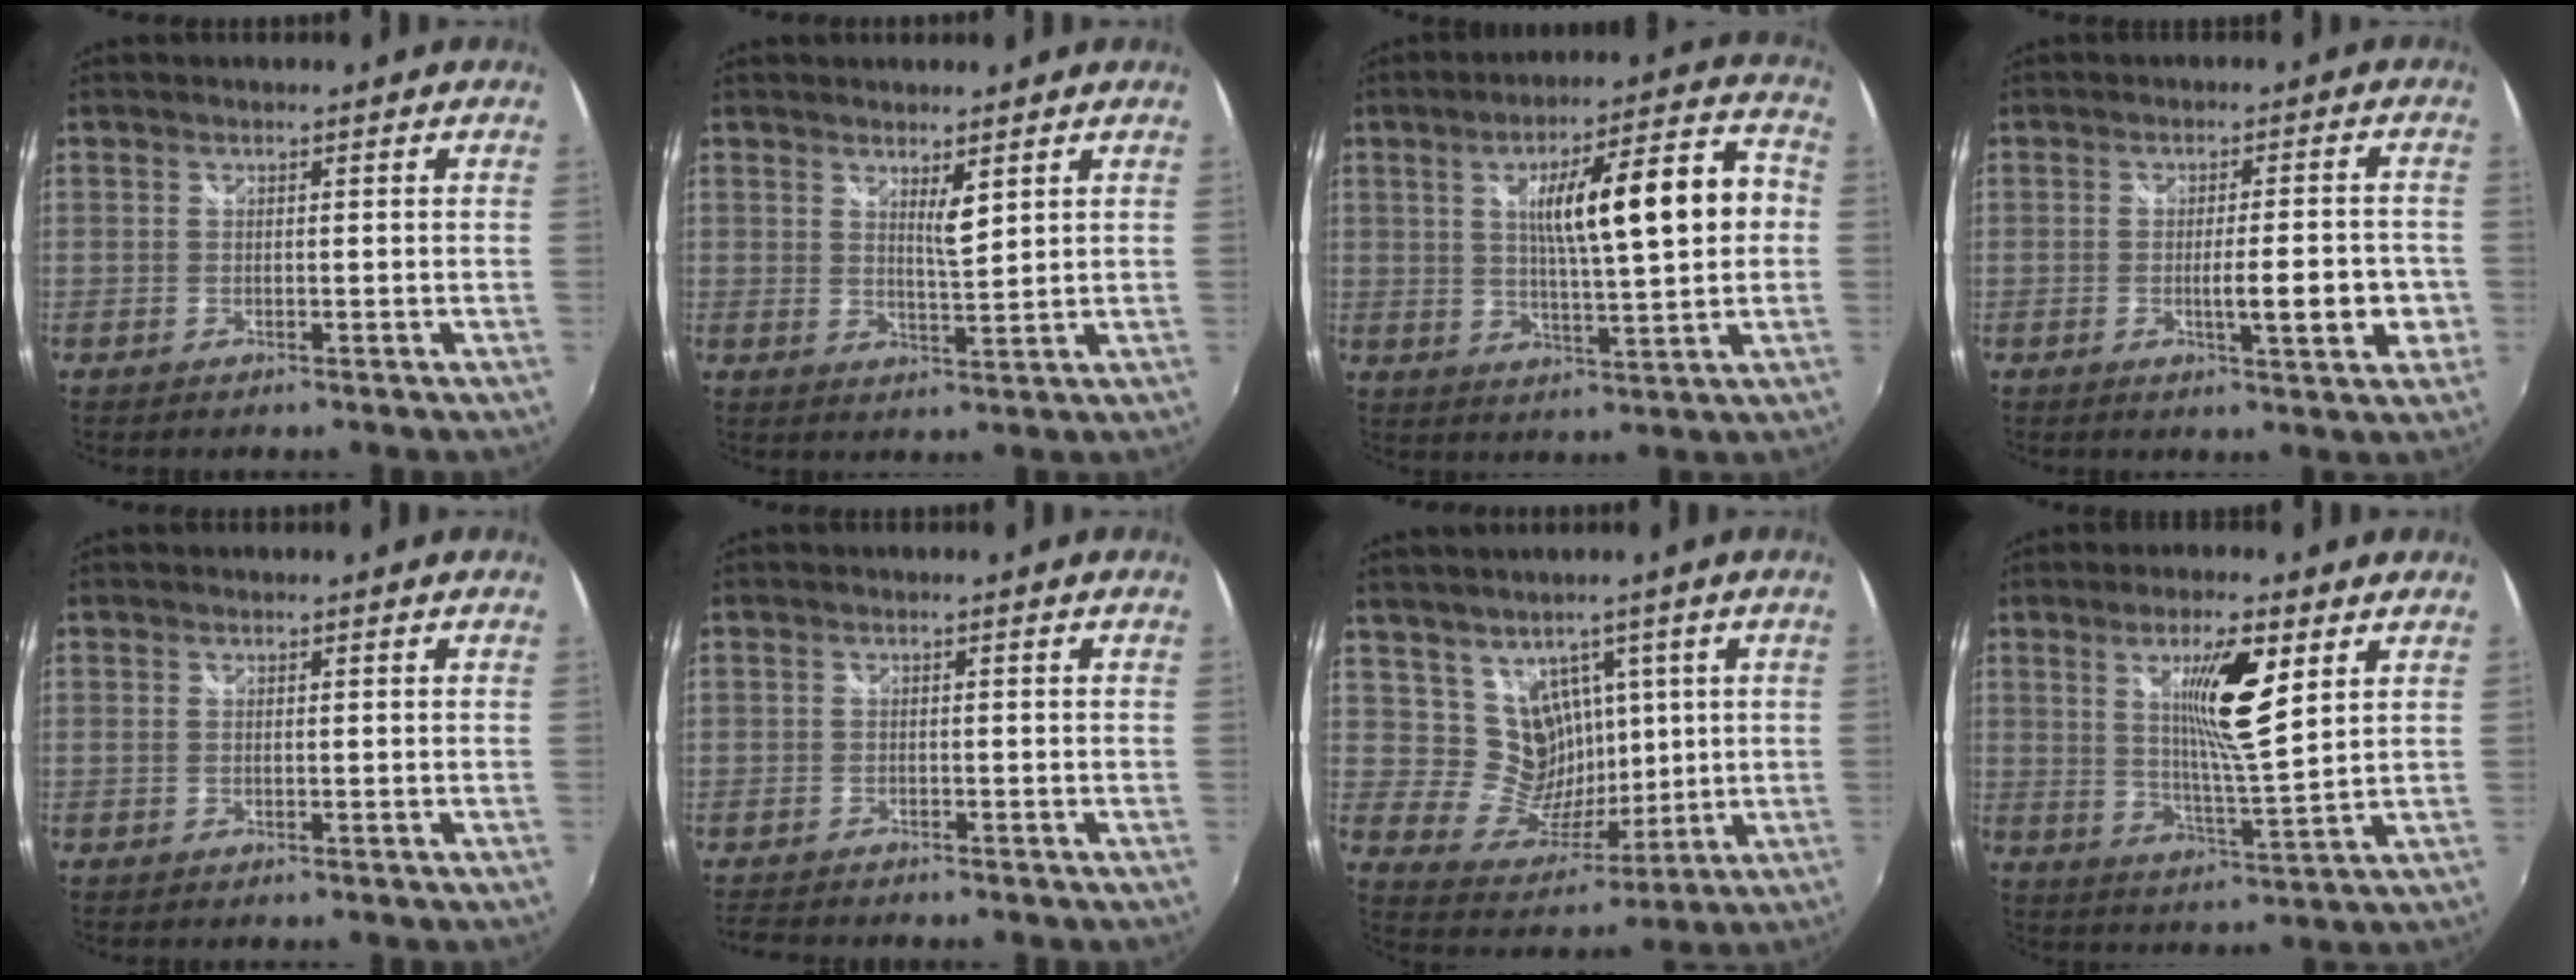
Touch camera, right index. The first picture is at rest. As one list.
[{"total": 3.3, "force": [2.3, -1.2, 2.0], "torque": [-0.025, -0.014, 0.041]}, {"total": 14.9, "force": [2.2, 1.1, 14.7], "torque": [-0.213, 0.018, 0.046]}, {"total": 8.2, "force": [-2.2, 1.6, 7.7], "torque": [-0.121, -0.014, -0.028]}, {"total": 0.0}, {"total": 2.8, "force": [-2.7, -0.9, -0.2], "torque": [-0.010, -0.017, -0.051]}, {"total": 9.7, "force": [4.4, 8.1, 2.9], "torque": [-0.047, 0.002, 0.101]}, {"total": 10.4, "force": [4.8, -0.5, 9.2], "torque": [-0.148, -0.012, 0.085]}]